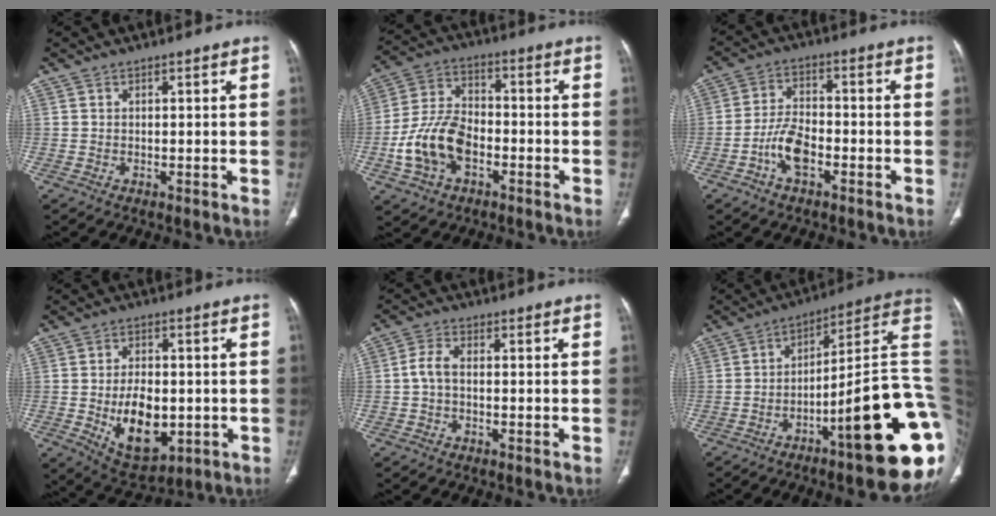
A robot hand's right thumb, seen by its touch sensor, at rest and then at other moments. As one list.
[{"total": 12.9, "force": [-4.1, 8.2, 9.0], "torque": [-0.174, 0.031, -0.076]}, {"total": 7.2, "force": [-3.2, 3.7, 5.4], "torque": [-0.100, 0.025, -0.063]}, {"total": 12.6, "force": [-2.1, 7.4, 10.0], "torque": [-0.138, -0.005, -0.016]}, {"total": 3.7, "force": [-0.5, 2.1, 3.0], "torque": [-0.065, 0.011, -0.016]}, {"total": 24.4, "force": [-6.6, 4.2, 23.1], "torque": [-0.240, 0.043, -0.091]}]